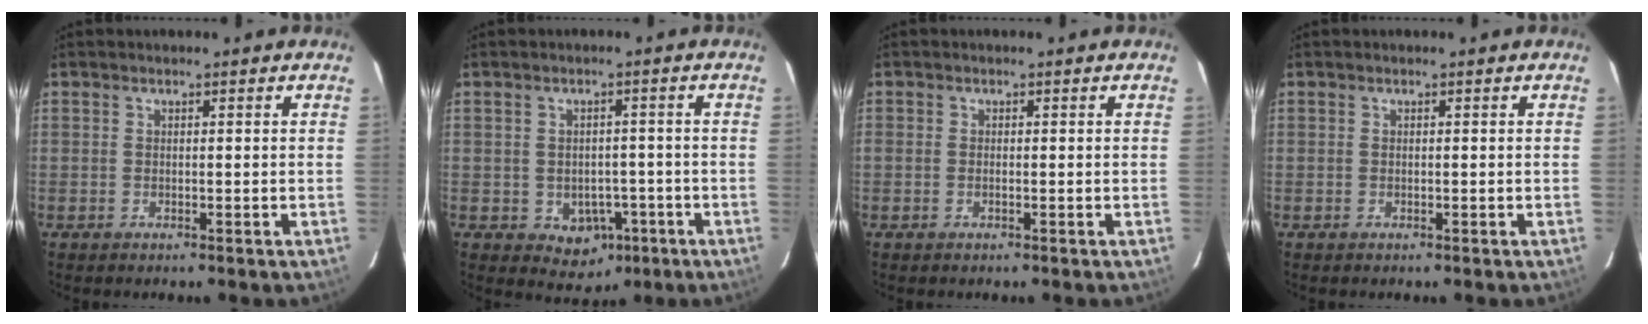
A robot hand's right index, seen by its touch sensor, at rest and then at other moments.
{"total": 5.3, "force": [-2.0, 4.2, 2.6], "torque": [-0.028, 0.005, -0.016]}
{"total": 0.6, "force": [-0.2, 0.3, 0.5], "torque": [-0.011, 0.000, -0.004]}
{"total": 0.0}